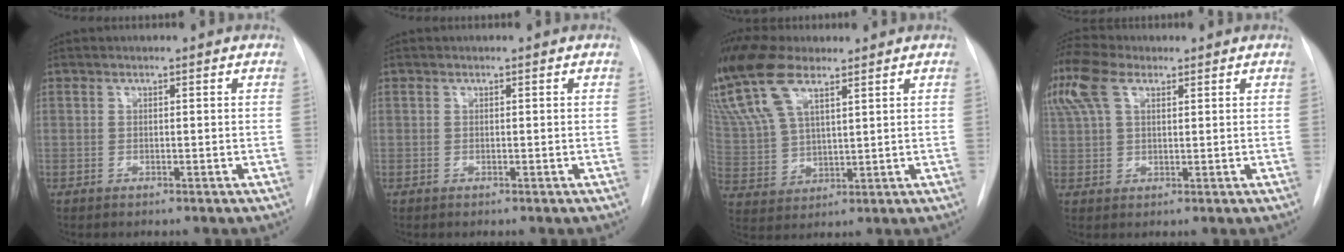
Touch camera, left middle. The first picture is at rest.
{"total": 0.0}
{"total": 14.8, "force": [10.4, 5.6, 8.9], "torque": [-0.214, 0.018, 0.209]}
{"total": 14.2, "force": [7.8, 7.8, 8.9], "torque": [-0.240, 0.052, 0.148]}